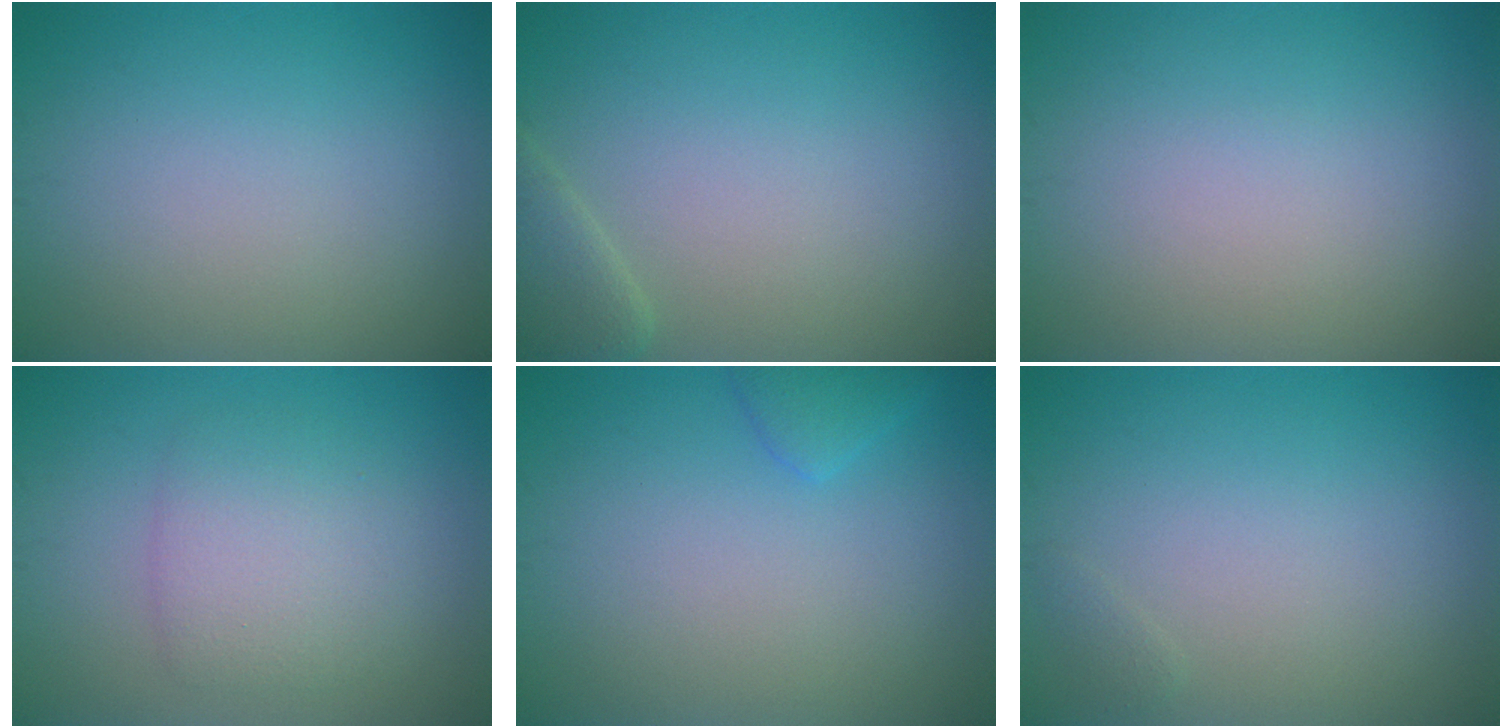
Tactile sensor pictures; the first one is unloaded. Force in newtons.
{"total": 2.5, "press": 2.5, "slide": 0.1}
{"total": 0.0}
{"total": 3.5, "press": 3.5, "slide": 0.2}
{"total": 1.4, "press": 1.4, "slide": 0.1}
{"total": 0.6, "press": 0.5, "slide": 0.1}